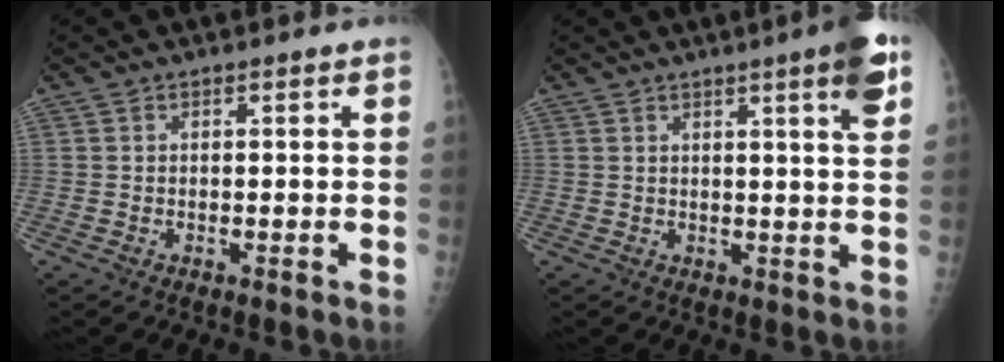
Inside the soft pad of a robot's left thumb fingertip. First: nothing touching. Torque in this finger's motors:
{"motor_torque": [2.72, 2.29, 0.90, -0.28, 0.07]}